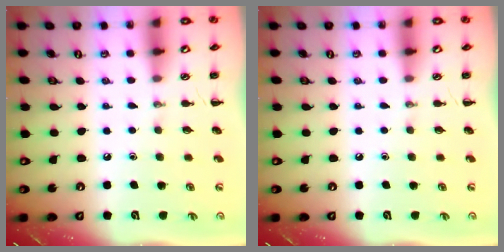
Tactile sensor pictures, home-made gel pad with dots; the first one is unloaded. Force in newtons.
{"total": 0.0}